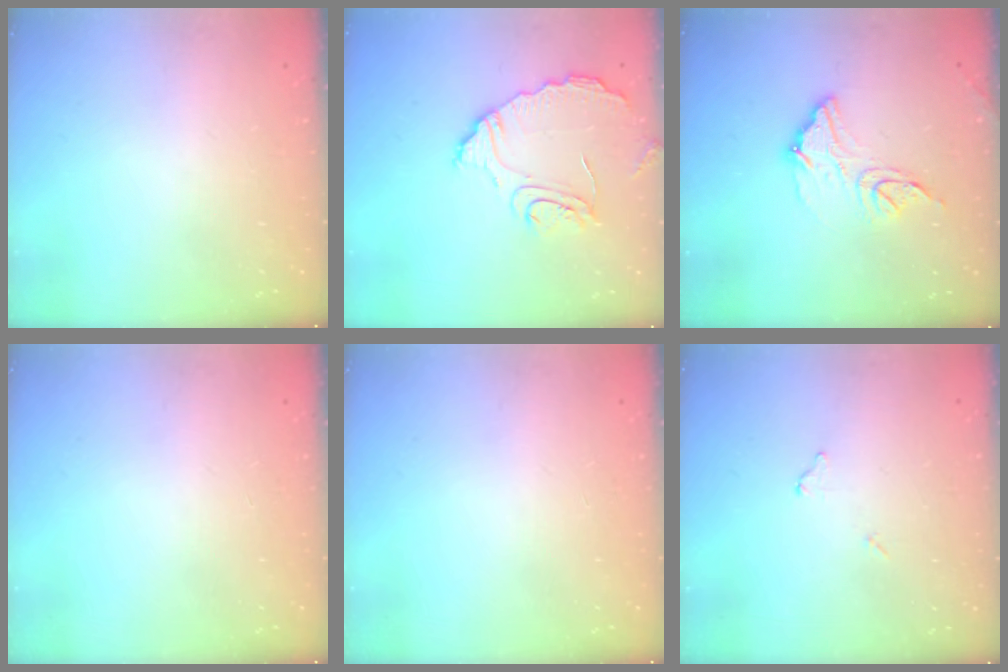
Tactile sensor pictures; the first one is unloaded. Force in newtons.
{"total": 11.6, "press": 11.5, "slide": 0.8}
{"total": 12.2, "press": 12.2, "slide": 0.6}
{"total": 0.0}
{"total": 0.0}
{"total": 5.6, "press": 5.6, "slide": 0.2}